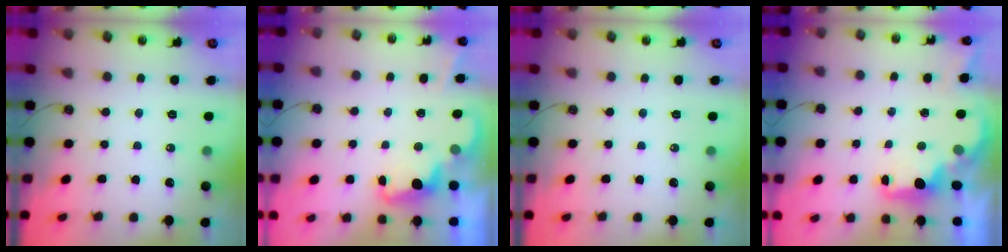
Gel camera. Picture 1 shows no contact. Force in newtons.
{"total": 2.3, "press": 2.2, "slide": 0.5}
{"total": 0.0}
{"total": 1.9, "press": 1.8, "slide": 0.7}